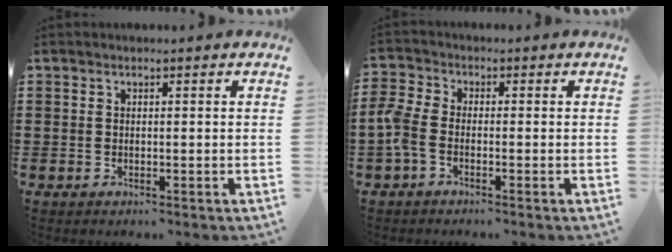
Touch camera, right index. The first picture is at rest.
{"total": 3.2, "force": [-1.8, 1.5, 2.2], "torque": [-0.067, -0.004, -0.042]}